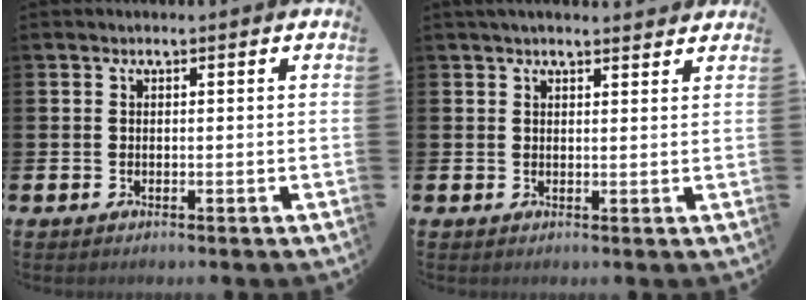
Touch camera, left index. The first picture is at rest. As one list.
[{"total": 2.1, "force": [2.0, 0.2, 0.7], "torque": [-0.018, -0.003, 0.036]}]